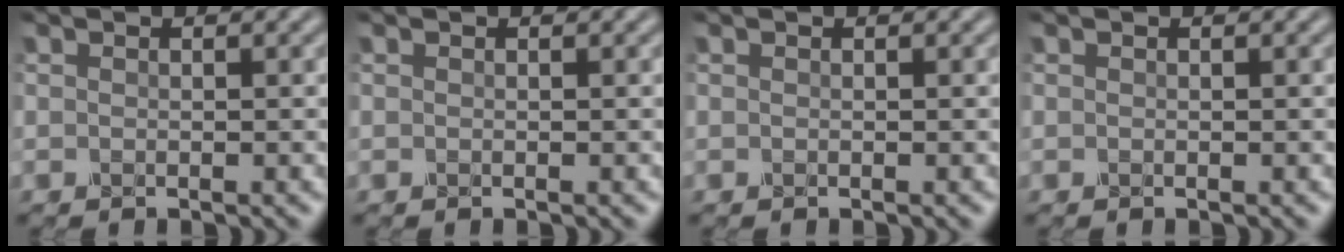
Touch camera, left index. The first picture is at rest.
{"total": 0.0}
{"total": 0.0}
{"total": 0.0}